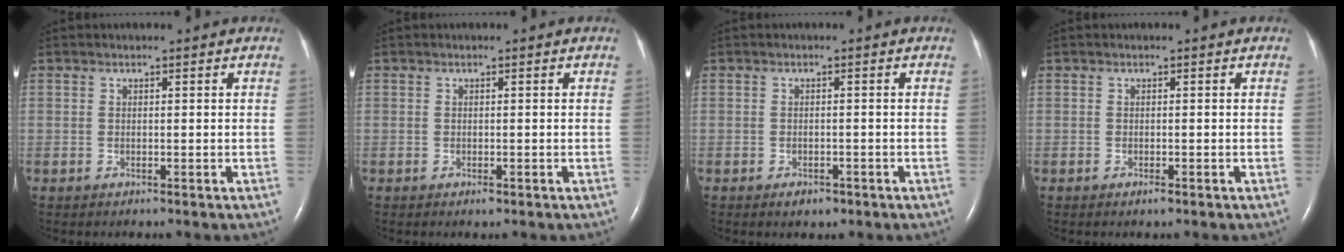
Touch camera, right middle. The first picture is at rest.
{"total": 0.6, "force": [-0.3, 0.2, 0.4], "torque": [-0.009, -0.001, -0.003]}
{"total": 1.9, "force": [-1.2, 1.0, 1.0], "torque": [-0.019, 0.000, -0.012]}
{"total": 0.7, "force": [-0.4, 0.1, 0.5], "torque": [-0.012, -0.001, -0.006]}